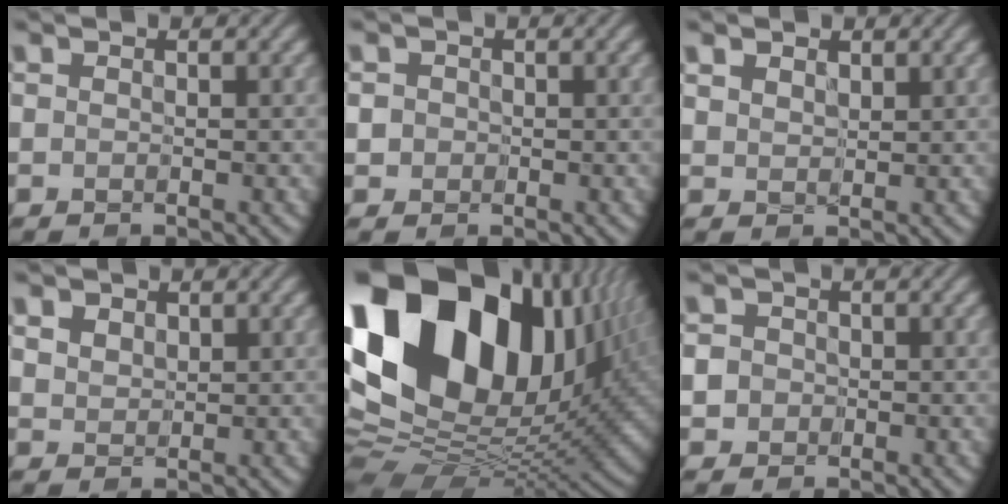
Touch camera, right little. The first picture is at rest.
{"total": 1.1, "force": [-0.3, 1.0, 0.1], "torque": [-0.004, -0.002, -0.005]}
{"total": 2.5, "force": [1.6, 1.6, 1.2], "torque": [-0.036, 0.001, 0.031]}
{"total": 2.3, "force": [1.2, 1.7, 1.1], "torque": [-0.035, 0.001, 0.025]}
{"total": 22.0, "force": [6.1, 14.9, 14.9], "torque": [-0.296, 0.030, 0.122]}
{"total": 1.7, "force": [-0.4, 1.6, 0.2], "torque": [-0.011, -0.002, 0.003]}